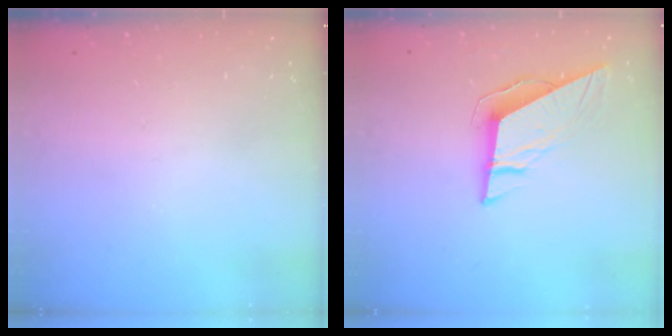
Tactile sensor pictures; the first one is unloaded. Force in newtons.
{"total": 9.6, "press": 9.5, "slide": 1.0}